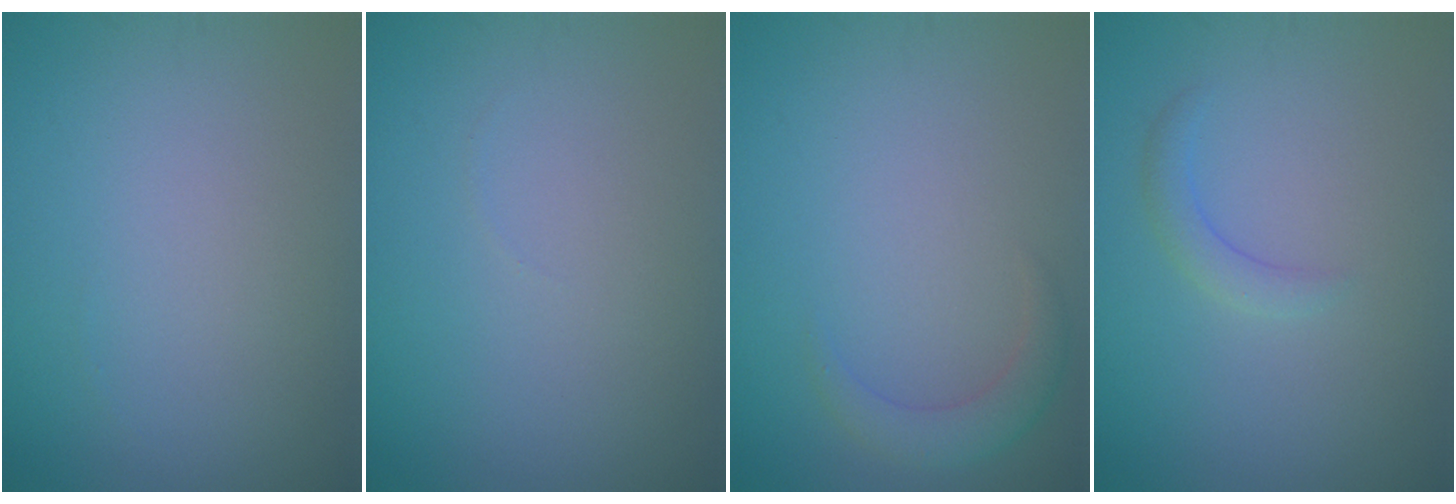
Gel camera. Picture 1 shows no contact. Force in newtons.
{"total": 0.0}
{"total": 2.1, "press": 2.1, "slide": 0.2}
{"total": 1.5, "press": 1.5, "slide": 0.2}